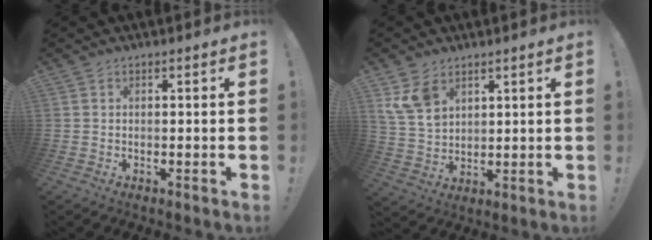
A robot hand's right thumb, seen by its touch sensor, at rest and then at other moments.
{"total": 8.9, "force": [5.3, 5.8, 4.3], "torque": [-0.093, -0.016, 0.107]}